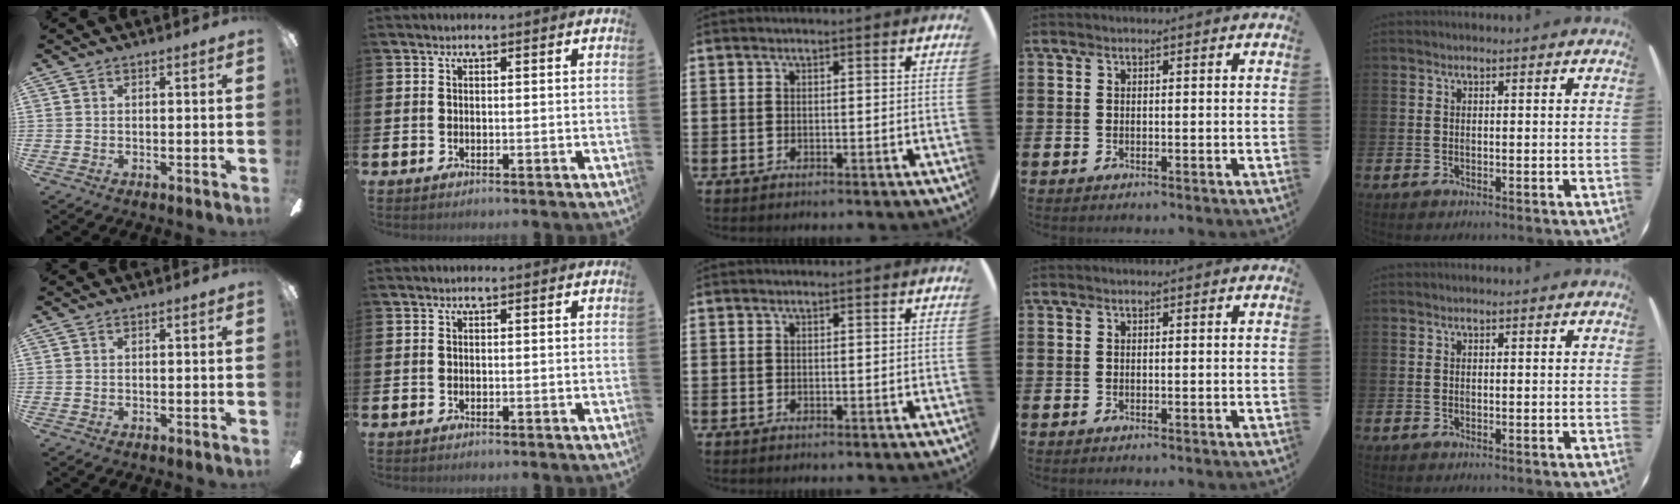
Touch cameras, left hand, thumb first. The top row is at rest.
{}